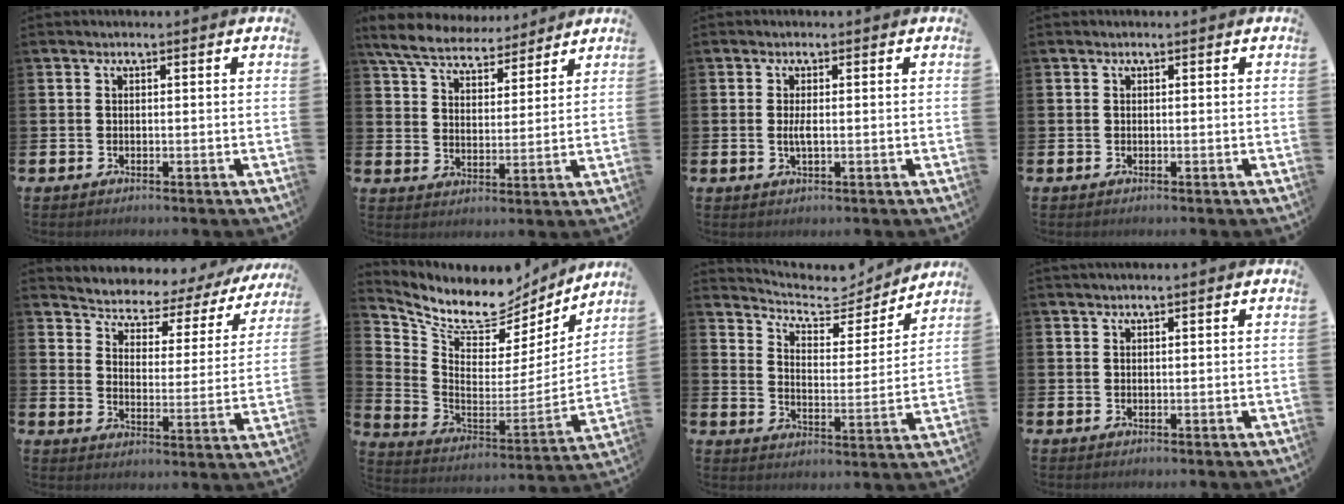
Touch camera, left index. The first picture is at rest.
{"total": 7.1, "force": [6.6, 2.0, 1.7], "torque": [-0.067, -0.031, 0.119]}
{"total": 1.5, "force": [0.0, 0.4, 1.4], "torque": [-0.027, 0.001, -0.002]}
{"total": 0.0}
{"total": 4.0, "force": [3.6, 1.6, 0.1], "torque": [-0.036, -0.037, 0.053]}
{"total": 9.6, "force": [8.5, 3.8, 2.5], "torque": [-0.087, -0.069, 0.146]}
{"total": 6.8, "force": [6.1, 2.3, 1.6], "torque": [-0.063, -0.046, 0.102]}
{"total": 0.6, "force": [0.6, -0.1, 0.1], "torque": [-0.009, 0.002, 0.013]}